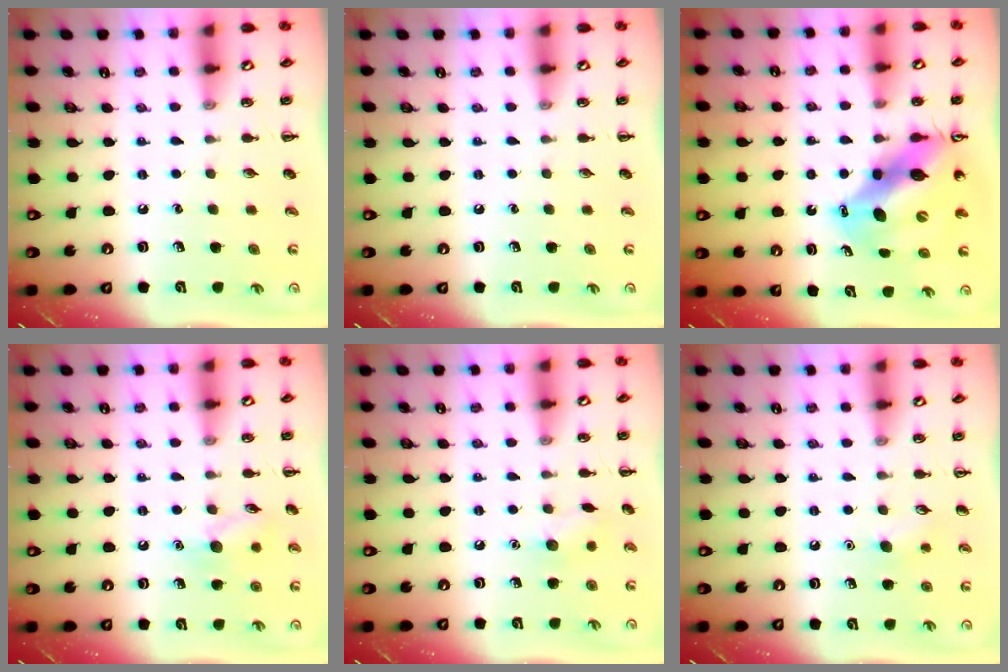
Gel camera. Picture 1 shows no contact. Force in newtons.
{"total": 0.0}
{"total": 12.4, "press": 11.7, "slide": 3.9}
{"total": 8.8, "press": 8.7, "slide": 1.4}
{"total": 6.6, "press": 6.4, "slide": 1.6}
{"total": 6.7, "press": 6.4, "slide": 1.9}